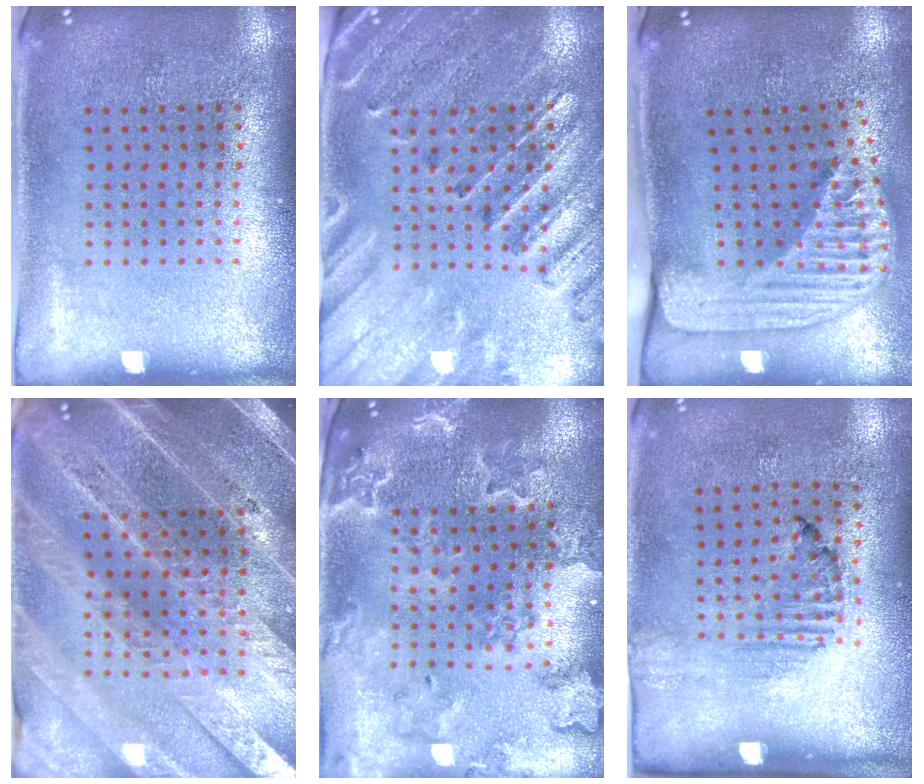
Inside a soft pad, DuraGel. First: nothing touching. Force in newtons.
{"total": 2.9, "press": 2.7, "slide": 0.9}
{"total": 2.5, "press": 1.8, "slide": 1.8}
{"total": 4.9, "press": 4.3, "slide": 2.3}
{"total": 2.0, "press": 2.0, "slide": 0.2}
{"total": 1.5, "press": 1.2, "slide": 1.0}